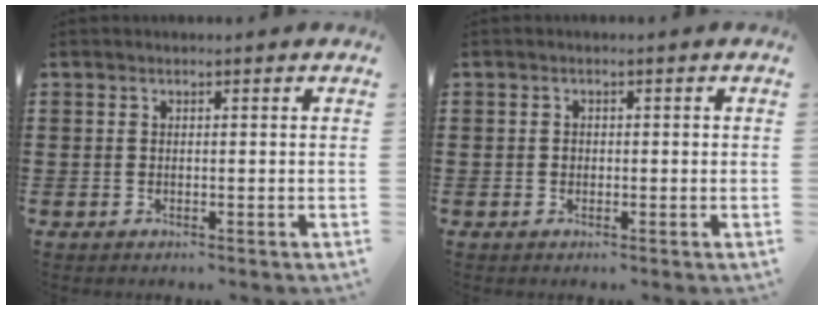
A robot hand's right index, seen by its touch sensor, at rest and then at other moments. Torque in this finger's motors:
{"motor_torque": [0.48, -0.29, 0.07, 0.03]}